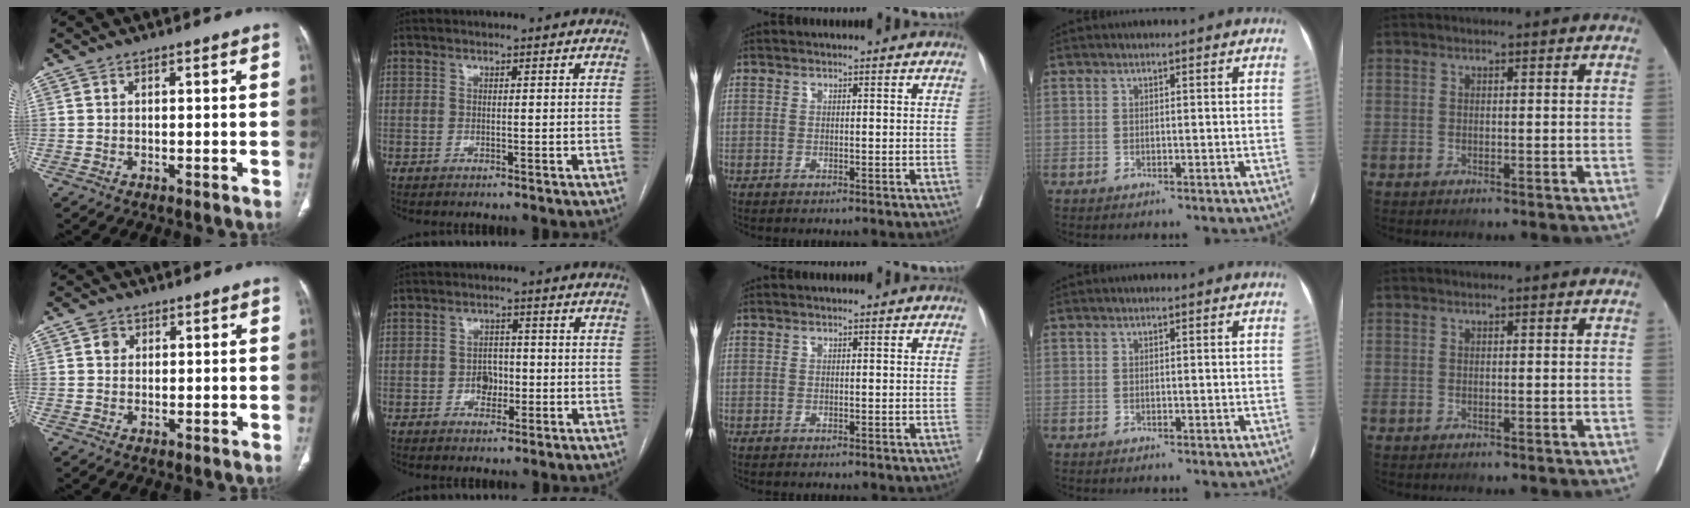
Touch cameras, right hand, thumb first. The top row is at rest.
{"thumb": {"total": 2.2, "force": [0.7, 1.9, 0.8], "torque": [-0.005, -0.002, 0.010]}, "index": {"total": 3.3, "force": [-0.8, 2.5, 2.0], "torque": [-0.025, 0.008, -0.011]}}